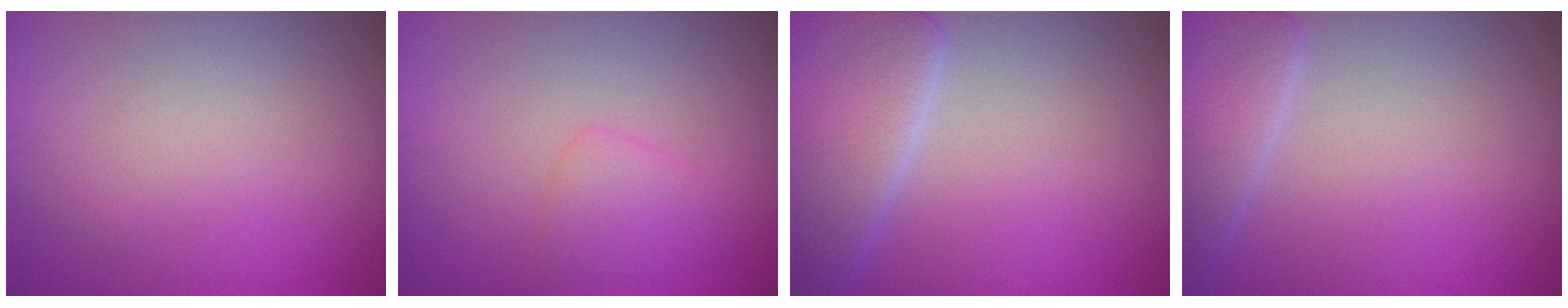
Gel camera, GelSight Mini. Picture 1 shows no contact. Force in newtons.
{"total": 1.8, "press": 1.8, "slide": 0.1}
{"total": 7.9, "press": 7.9, "slide": 0.4}
{"total": 4.3, "press": 4.3, "slide": 0.4}